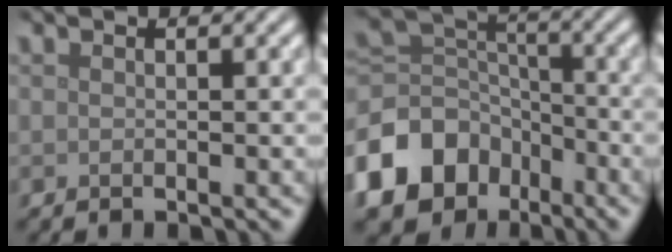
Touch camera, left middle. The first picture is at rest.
{"total": 11.1, "force": [-6.2, 8.2, 4.3], "torque": [-0.115, 0.005, -0.129]}